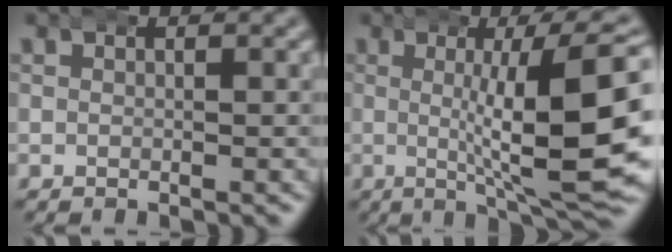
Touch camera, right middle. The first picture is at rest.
{"total": 12.8, "force": [0.4, 3.1, 12.4], "torque": [-0.154, 0.013, 0.005]}